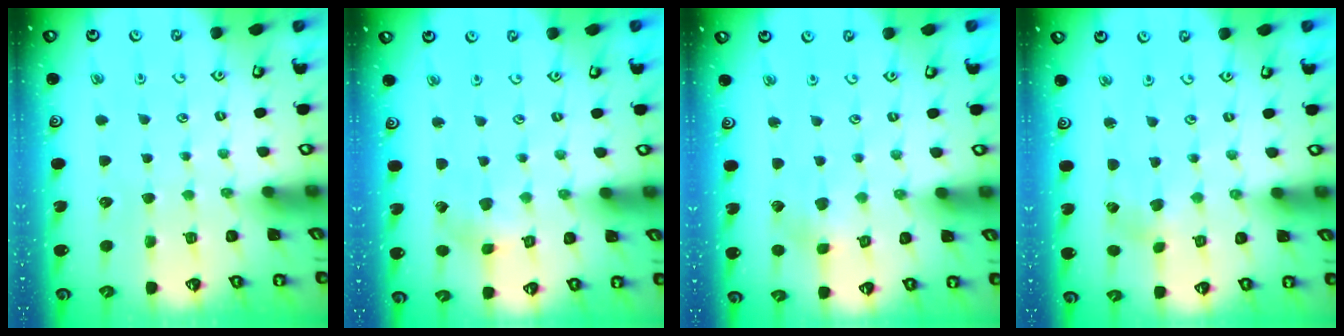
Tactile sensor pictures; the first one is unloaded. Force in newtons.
{"total": 2.9, "press": 2.8, "slide": 0.3}
{"total": 4.2, "press": 4.1, "slide": 0.5}
{"total": 3.6, "press": 3.5, "slide": 0.7}